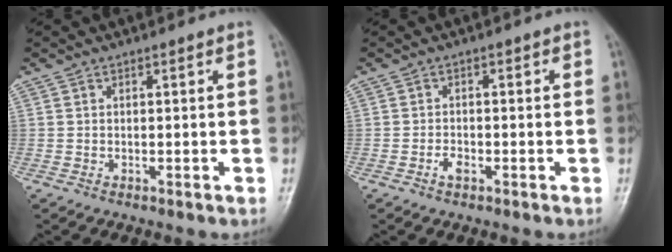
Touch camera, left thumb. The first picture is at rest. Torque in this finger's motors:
{"motor_torque": [-0.11, 0.05, -0.22, -0.20, 0.00]}